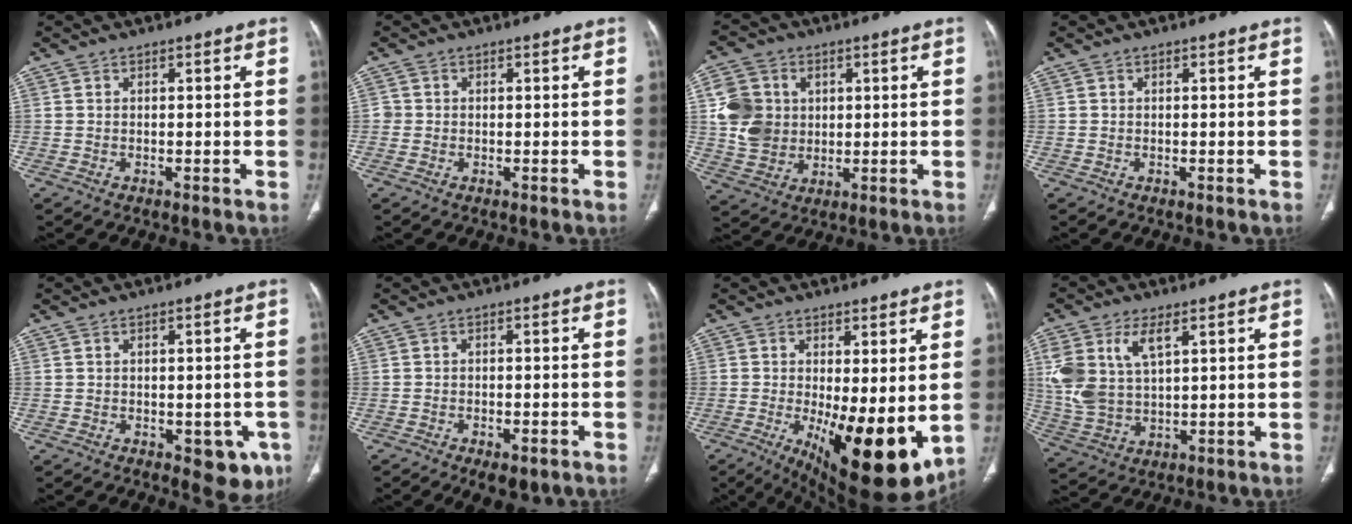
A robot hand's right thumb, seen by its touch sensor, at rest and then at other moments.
{"total": 1.0, "force": [-0.1, 1.0, 0.1], "torque": [0.005, 0.004, -0.002]}
{"total": 10.8, "force": [1.6, 9.3, 5.2], "torque": [-0.081, -0.003, 0.037]}
{"total": 0.0}
{"total": 7.1, "force": [-2.6, 3.9, 5.4], "torque": [-0.028, -0.003, -0.024]}
{"total": 5.5, "force": [-3.1, 2.6, 3.6], "torque": [-0.048, 0.007, -0.039]}
{"total": 16.4, "force": [-2.6, 6.0, 15.1], "torque": [-0.212, -0.037, -0.015]}
{"total": 11.5, "force": [4.4, 6.1, 8.6], "torque": [-0.194, -0.006, 0.097]}